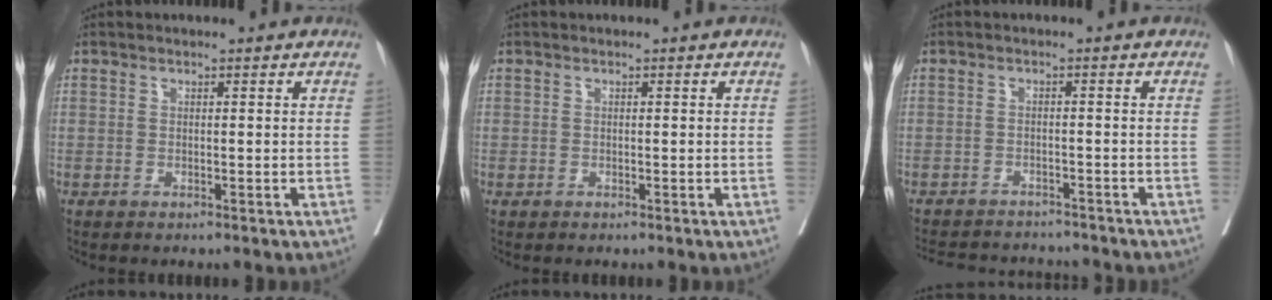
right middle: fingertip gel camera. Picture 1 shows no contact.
{"total": 0.0}
{"total": 10.5, "force": [-9.9, 2.2, 2.4], "torque": [-0.044, 0.007, -0.132]}